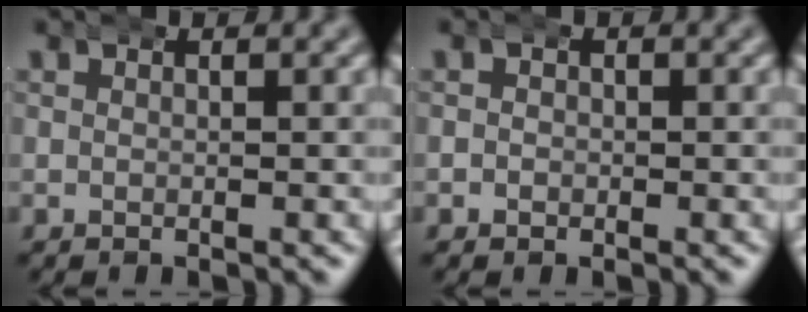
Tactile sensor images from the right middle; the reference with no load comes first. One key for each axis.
{"total": 0.9, "fx": -0.3, "fy": 0.9, "fz": 0.1, "tx": -0.003, "ty": -0.004, "tz": -0.006}